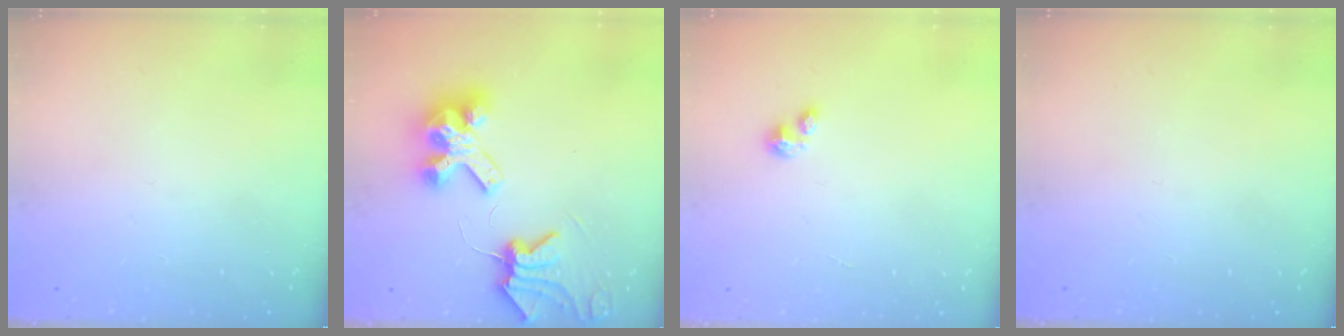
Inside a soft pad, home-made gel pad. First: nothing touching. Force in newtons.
{"total": 8.9, "press": 8.8, "slide": 1.1}
{"total": 1.7, "press": 1.7, "slide": 0.4}
{"total": 0.0}